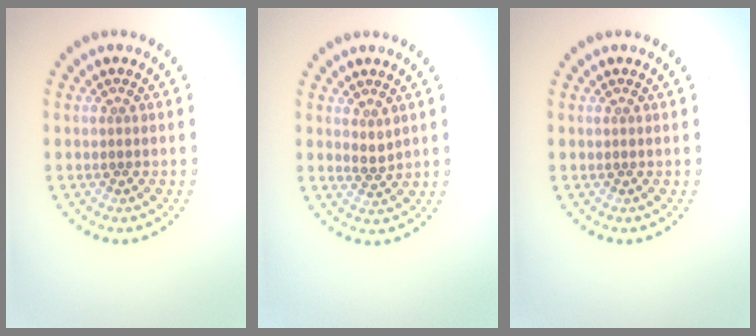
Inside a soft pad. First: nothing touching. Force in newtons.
{"total": 1.2, "press": 1.0, "slide": 0.6}
{"total": 0.0}